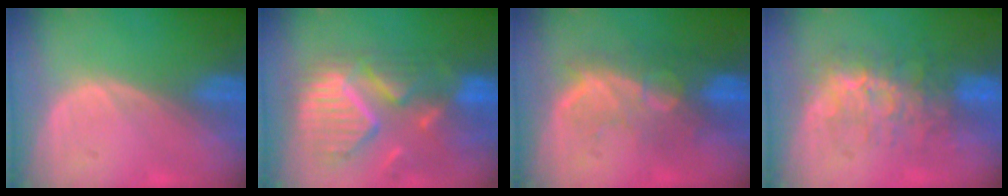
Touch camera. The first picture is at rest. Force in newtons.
{"total": 12.4, "press": 10.6, "slide": 6.5}
{"total": 10.0, "press": 8.6, "slide": 5.1}
{"total": 8.4, "press": 8.0, "slide": 2.6}